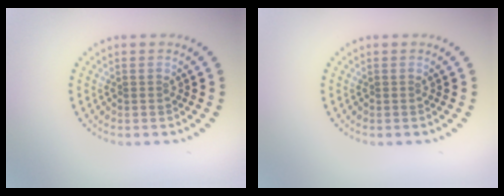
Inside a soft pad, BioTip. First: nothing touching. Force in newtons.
{"total": 0.0}